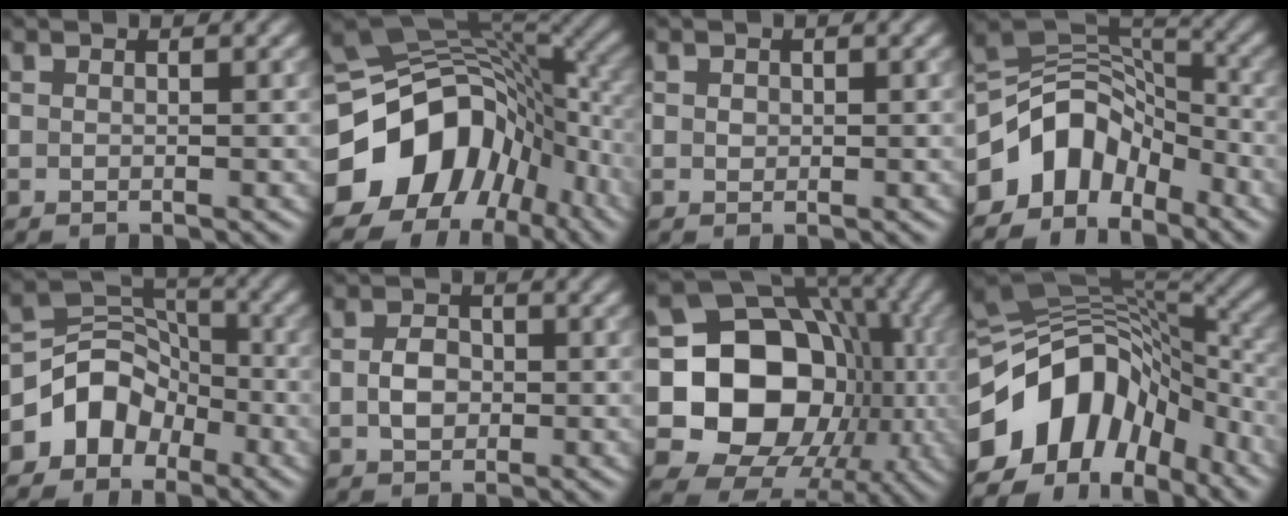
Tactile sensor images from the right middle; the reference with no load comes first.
{"total": 14.8, "force": [-5.5, 11.1, 8.2], "torque": [-0.153, -0.008, -0.094]}
{"total": 0.7, "force": [0.1, 0.6, 0.3], "torque": [-0.004, -0.001, 0.001]}
{"total": 8.0, "force": [-4.4, 5.5, 3.7], "torque": [-0.045, 0.011, -0.093]}
{"total": 5.5, "force": [-3.0, 4.3, 1.8], "torque": [-0.014, 0.012, -0.066]}
{"total": 2.5, "force": [-0.4, 1.8, 1.7], "torque": [-0.032, 0.001, -0.010]}
{"total": 17.4, "force": [-1.7, 14.4, 9.7], "torque": [-0.144, -0.007, -0.044]}
{"total": 13.1, "force": [-4.8, 9.0, 8.3], "torque": [-0.149, 0.017, -0.093]}